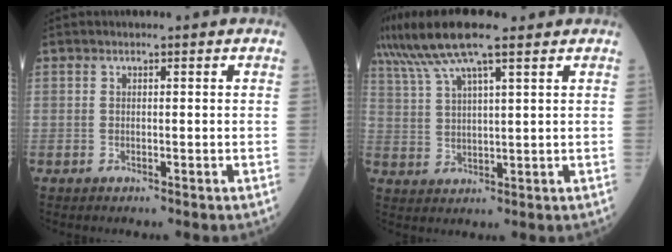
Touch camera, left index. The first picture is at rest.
{"total": 10.7, "force": [8.0, 1.0, 7.0], "torque": [-0.136, 0.033, 0.144]}